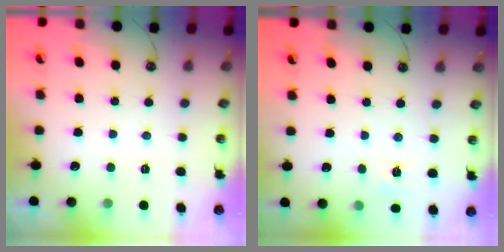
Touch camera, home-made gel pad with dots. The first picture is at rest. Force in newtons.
{"total": 5.1, "press": 5.0, "slide": 0.7}